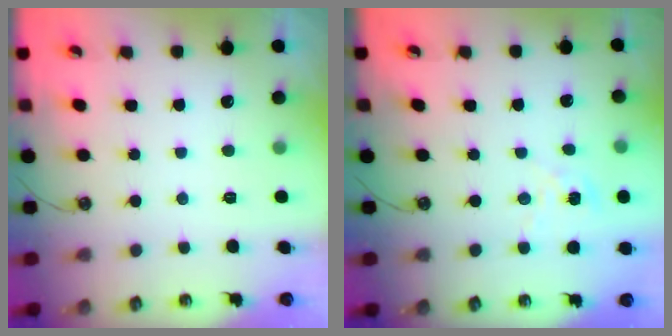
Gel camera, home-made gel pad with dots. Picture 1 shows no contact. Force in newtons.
{"total": 2.5, "press": 2.5, "slide": 0.2}